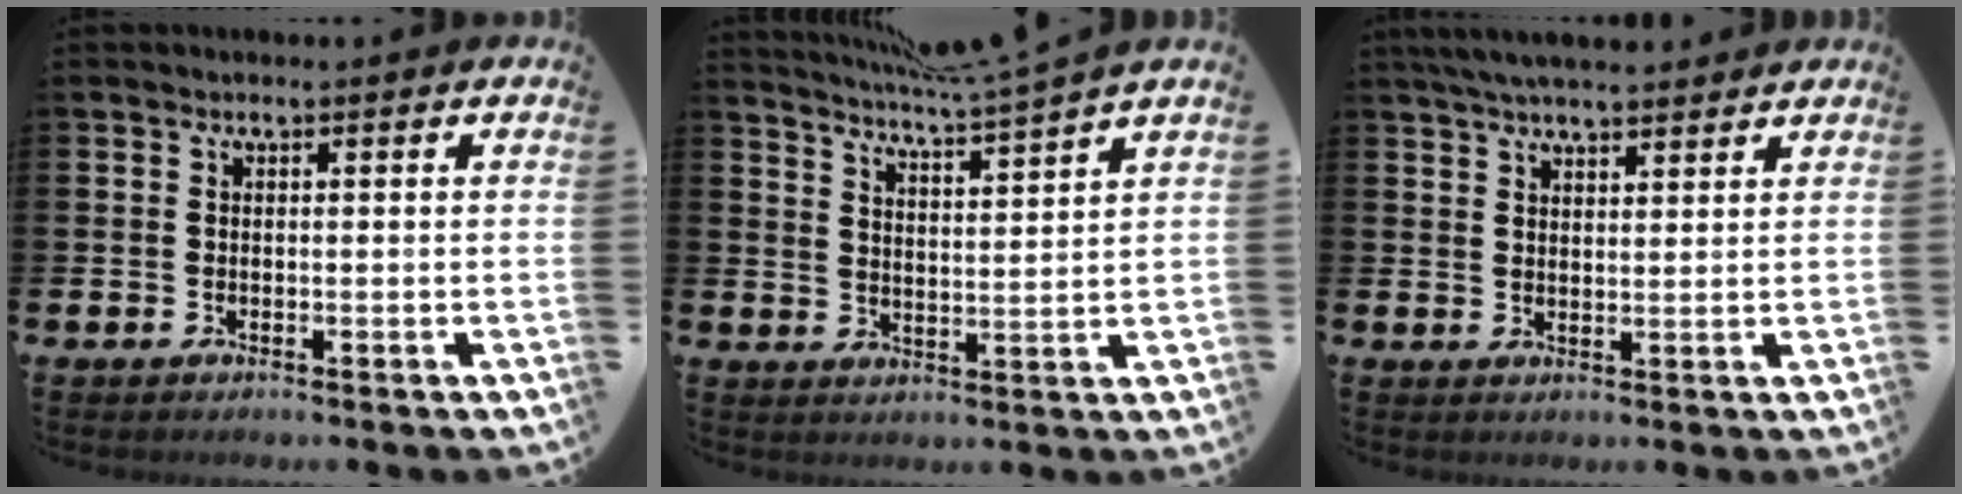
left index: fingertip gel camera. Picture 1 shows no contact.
{"total": 5.6, "force": [5.3, -0.9, 1.4], "torque": [-0.047, -0.032, 0.095]}
{"total": 4.9, "force": [4.7, 0.8, 1.3], "torque": [-0.033, -0.012, 0.086]}